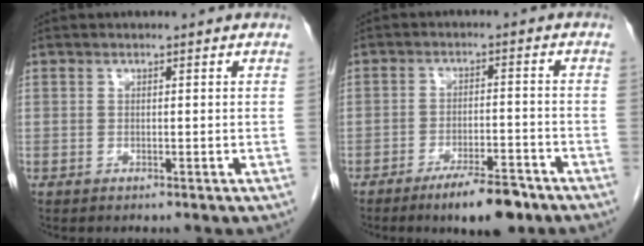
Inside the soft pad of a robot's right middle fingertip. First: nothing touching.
{"total": 7.9, "force": [-5.7, 1.7, 5.2], "torque": [-0.081, -0.006, -0.089]}